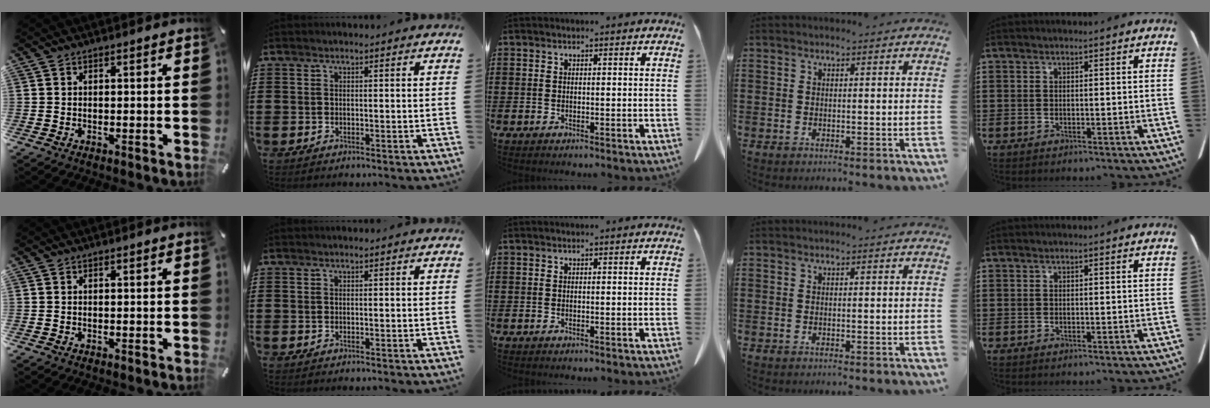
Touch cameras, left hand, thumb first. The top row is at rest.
{}